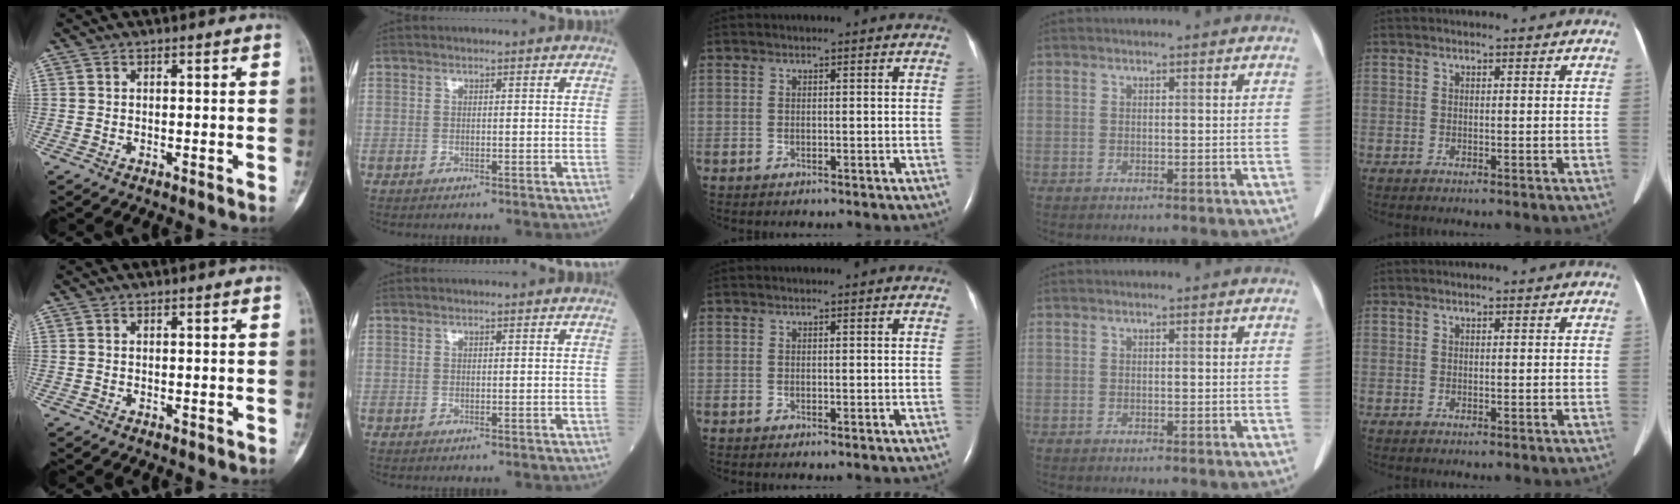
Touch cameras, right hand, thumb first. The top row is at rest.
{}